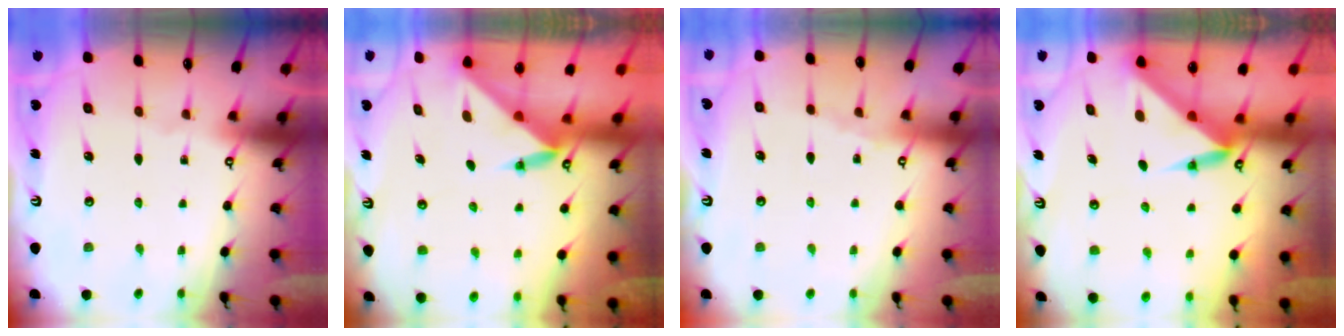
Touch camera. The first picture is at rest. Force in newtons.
{"total": 3.6, "press": 3.5, "slide": 0.4}
{"total": 1.8, "press": 1.8, "slide": 0.4}
{"total": 3.6, "press": 3.6, "slide": 0.2}